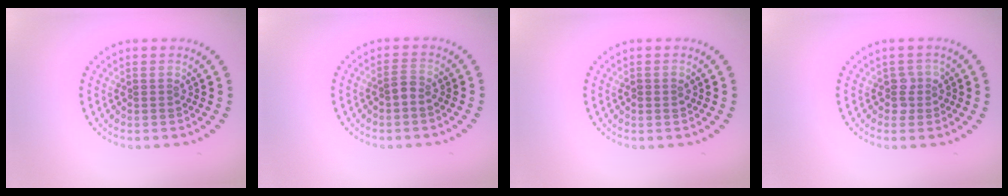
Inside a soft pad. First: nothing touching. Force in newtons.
{"total": 0.9, "press": 0.8, "slide": 0.5}
{"total": 0.8, "press": 0.8, "slide": 0.1}
{"total": 1.5, "press": 1.2, "slide": 0.9}